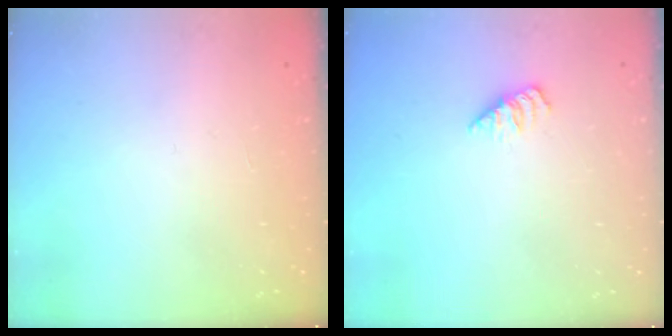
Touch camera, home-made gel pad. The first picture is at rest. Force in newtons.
{"total": 1.7, "press": 1.7, "slide": 0.3}